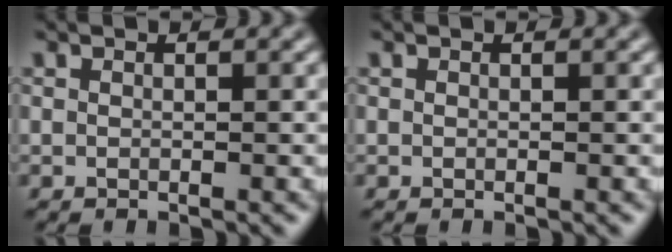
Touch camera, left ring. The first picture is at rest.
{"total": 0.0}